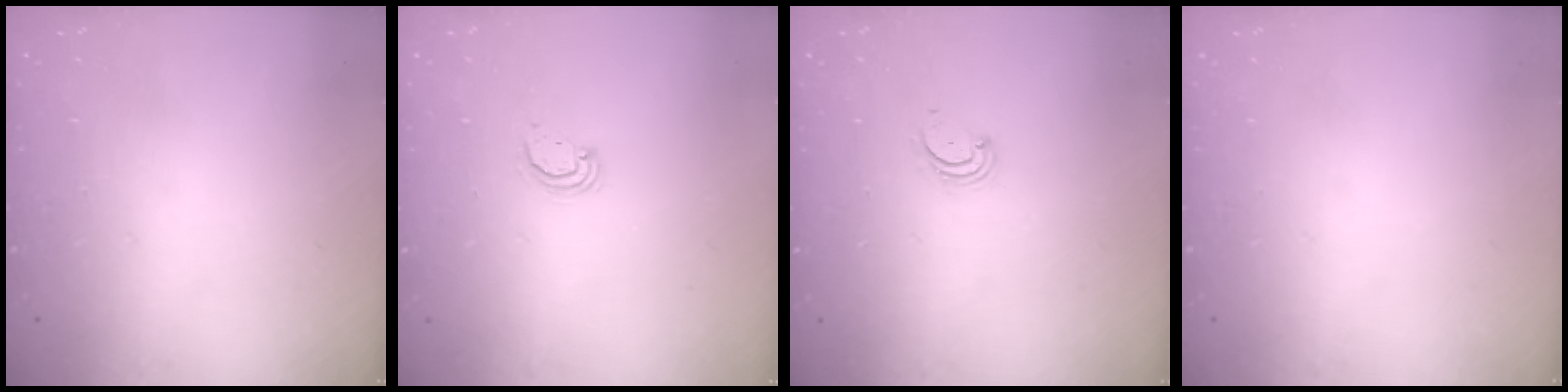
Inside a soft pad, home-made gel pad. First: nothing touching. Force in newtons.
{"total": 2.2, "press": 2.2, "slide": 0.3}
{"total": 2.6, "press": 2.5, "slide": 0.3}
{"total": 0.0}